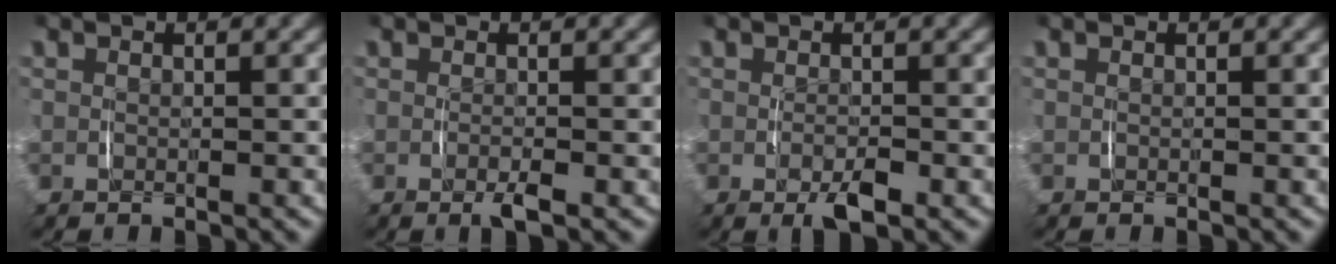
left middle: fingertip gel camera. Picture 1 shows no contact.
{"total": 1.3, "force": [-0.7, 0.1, 1.1], "torque": [-0.024, -0.003, -0.010]}
{"total": 2.1, "force": [-1.0, 0.6, 1.7], "torque": [-0.032, -0.009, -0.014]}
{"total": 0.0}